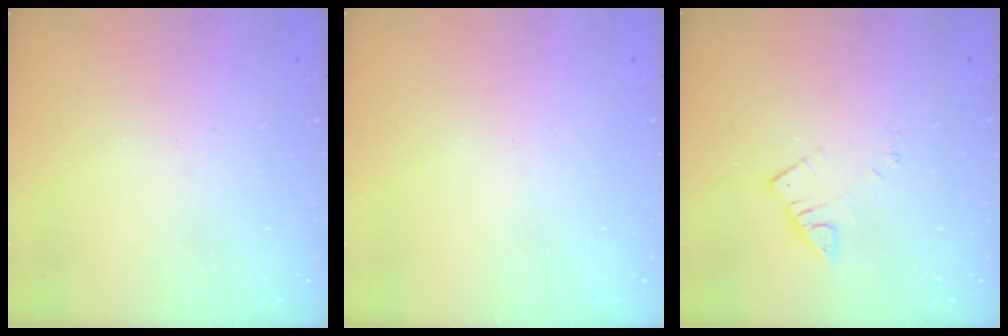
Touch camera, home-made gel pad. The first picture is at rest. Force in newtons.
{"total": 0.0}
{"total": 2.8, "press": 2.7, "slide": 0.3}